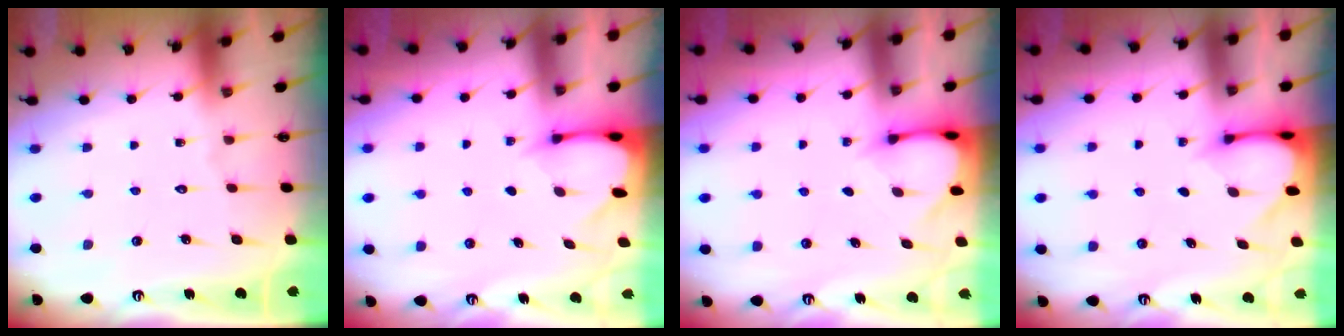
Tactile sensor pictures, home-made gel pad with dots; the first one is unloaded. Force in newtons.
{"total": 2.3, "press": 2.3, "slide": 0.3}
{"total": 3.1, "press": 3.1, "slide": 0.2}
{"total": 2.9, "press": 2.9, "slide": 0.3}